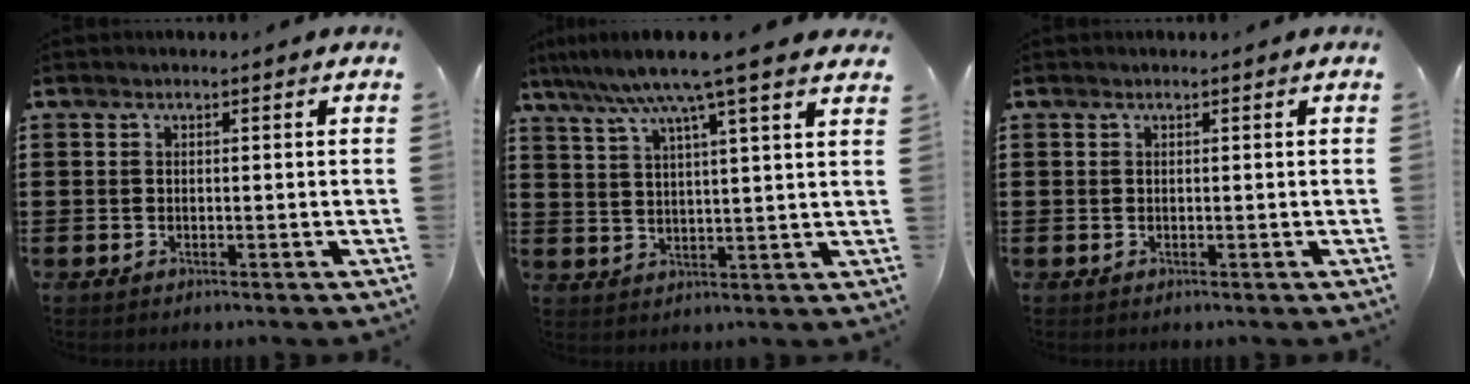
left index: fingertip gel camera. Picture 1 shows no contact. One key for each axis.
{"total": 8.1, "fx": 6.2, "fy": -0.4, "fz": 5.1, "tx": -0.120, "ty": -0.024, "tz": 0.104}
{"total": 0.0}